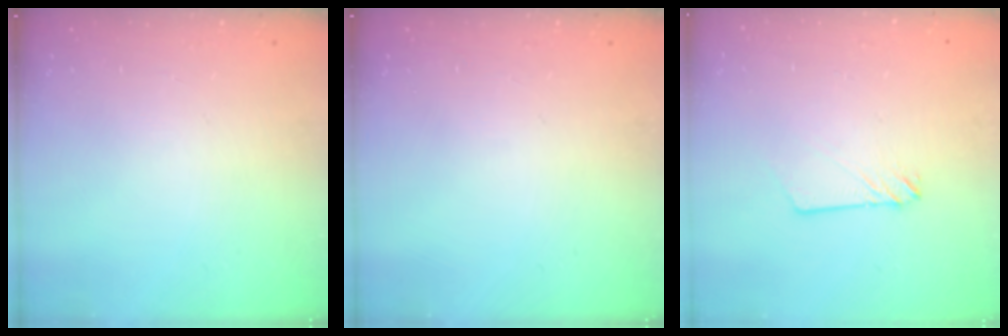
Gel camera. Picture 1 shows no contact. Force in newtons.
{"total": 0.0}
{"total": 2.3, "press": 2.3, "slide": 0.2}